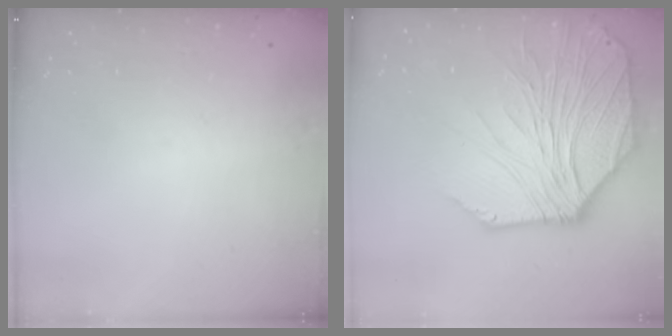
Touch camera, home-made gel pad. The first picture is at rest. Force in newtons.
{"total": 12.9, "press": 12.6, "slide": 2.4}